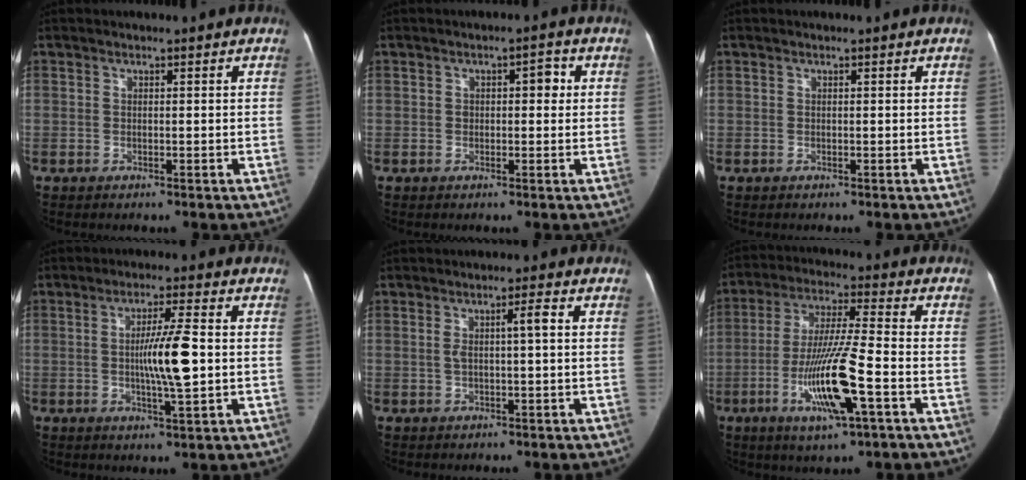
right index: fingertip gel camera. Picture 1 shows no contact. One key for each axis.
{"total": 3.4, "fx": 0.5, "fy": 1.9, "fz": 2.7, "tx": -0.041, "ty": 0.027, "tz": 0.010}
{"total": 0.0}
{"total": 8.6, "fx": -0.3, "fy": 0.7, "fz": 8.6, "tx": -0.151, "ty": 0.003, "tz": -0.009}
{"total": 3.6, "fx": 0.3, "fy": 0.5, "fz": 3.5, "tx": -0.065, "ty": 0.014, "tz": 0.008}
{"total": 14.3, "fx": -4.9, "fy": 1.1, "fz": 13.4, "tx": -0.262, "ty": -0.012, "tz": -0.088}